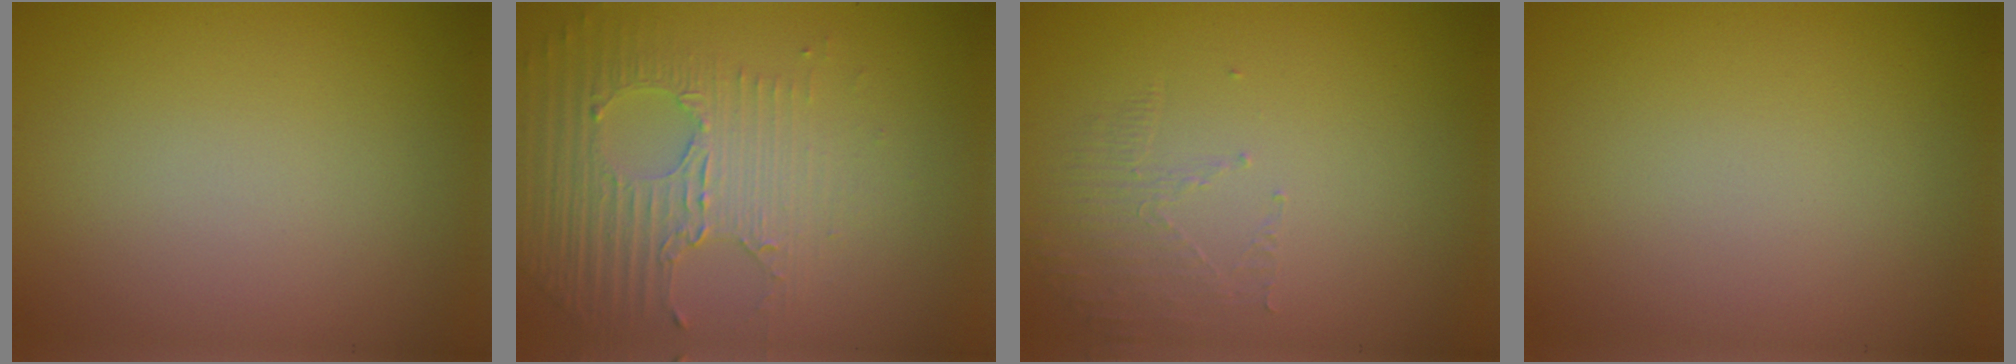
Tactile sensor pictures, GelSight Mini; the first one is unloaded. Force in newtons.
{"total": 5.0, "press": 3.2, "slide": 3.8}
{"total": 1.5, "press": 0.5, "slide": 1.4}
{"total": 0.0}